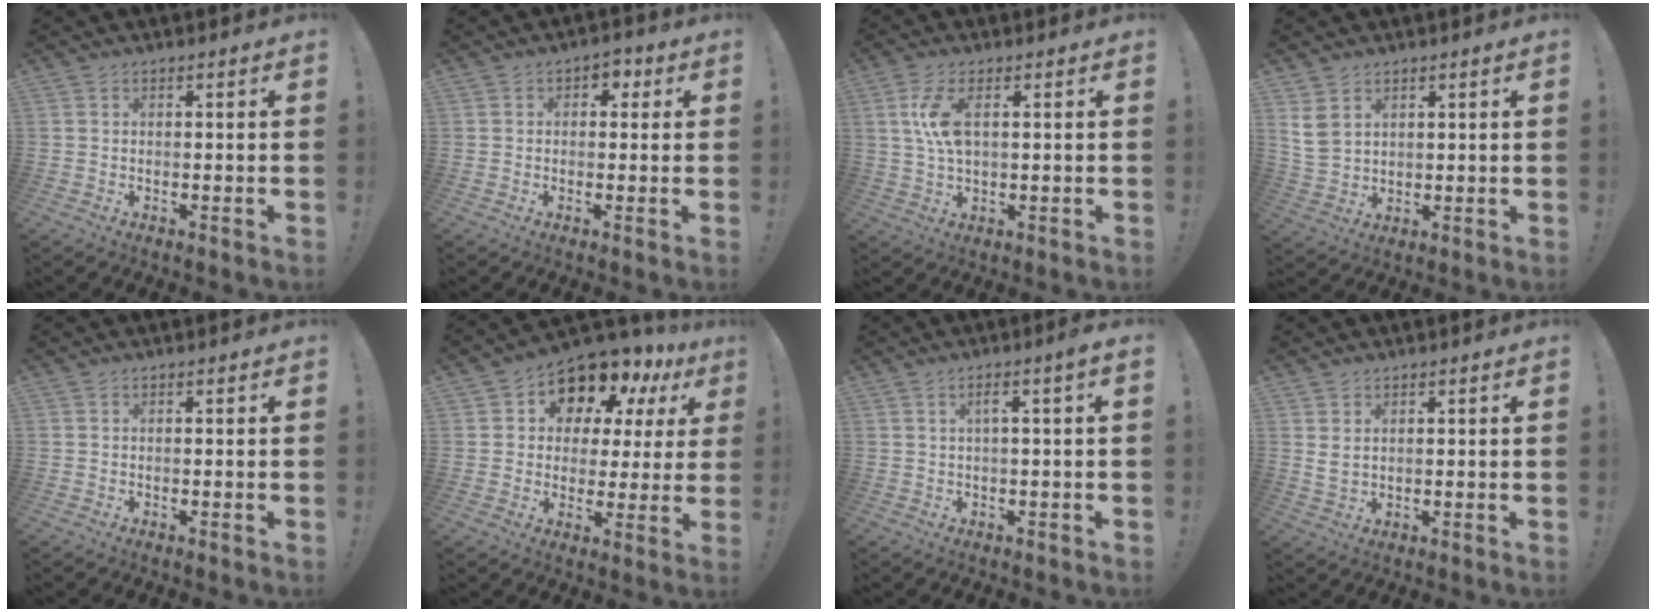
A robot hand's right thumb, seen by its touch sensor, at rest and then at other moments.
{"total": 3.1, "force": [0.3, 2.6, 1.8], "torque": [-0.013, 0.002, 0.000]}
{"total": 8.2, "force": [1.7, 3.5, 7.2], "torque": [-0.148, -0.007, 0.025]}
{"total": 6.6, "force": [3.5, 4.6, 3.3], "torque": [-0.059, -0.011, 0.069]}
{"total": 0.0}
{"total": 10.7, "force": [7.6, 6.2, 4.2], "torque": [-0.061, -0.070, 0.134]}
{"total": 3.9, "force": [0.5, 0.0, 3.9], "torque": [-0.064, 0.000, 0.002]}
{"total": 3.3, "force": [1.7, 2.0, 2.1], "torque": [-0.039, -0.007, 0.030]}